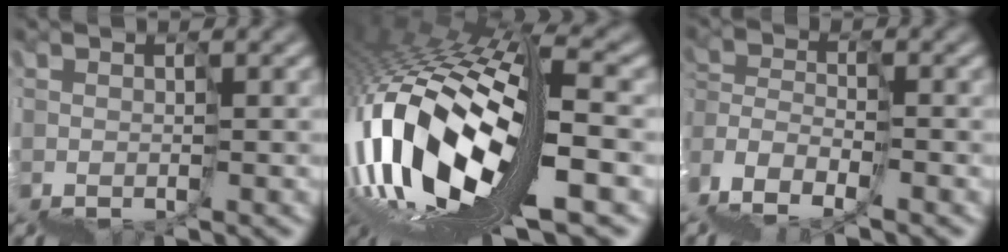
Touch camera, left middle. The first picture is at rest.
{"total": 15.2, "force": [0.4, 4.6, 14.5], "torque": [-0.282, 0.020, 0.021]}
{"total": 1.7, "force": [-0.3, 1.1, 1.3], "torque": [-0.012, 0.025, -0.014]}